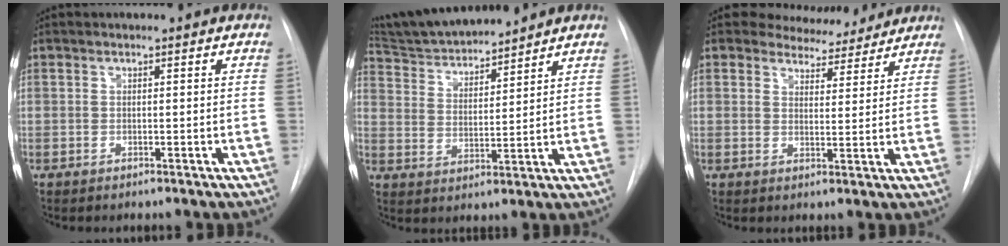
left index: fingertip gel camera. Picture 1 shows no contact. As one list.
[{"total": 11.4, "force": [10.9, 0.5, 3.4], "torque": [-0.065, 0.013, 0.200]}, {"total": 7.2, "force": [6.6, 2.7, 0.6], "torque": [-0.001, -0.003, 0.082]}]